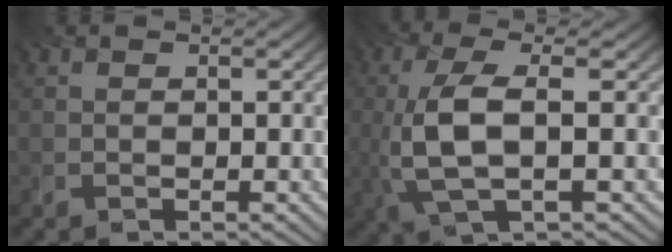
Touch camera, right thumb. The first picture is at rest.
{"total": 7.3, "force": [-0.2, 2.5, 6.9], "torque": [-0.162, 0.005, -0.007]}